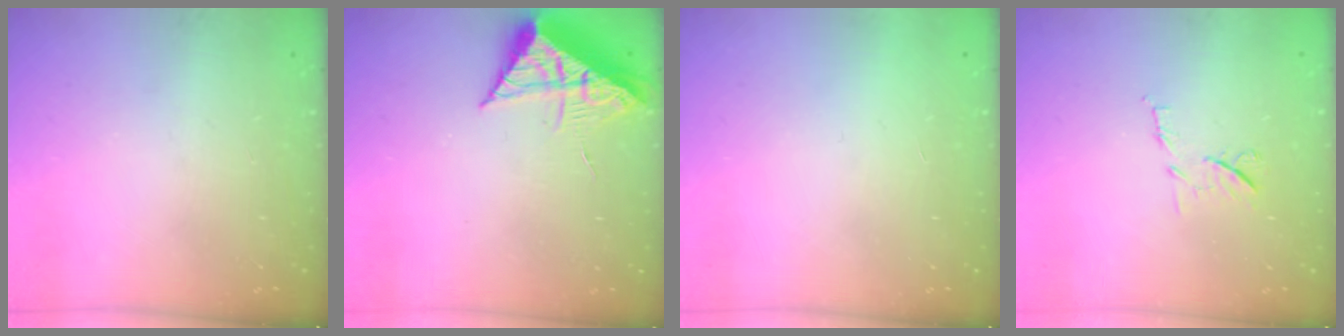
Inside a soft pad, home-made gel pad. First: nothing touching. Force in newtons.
{"total": 9.8, "press": 9.8, "slide": 0.6}
{"total": 1.5, "press": 1.5, "slide": 0.1}
{"total": 6.2, "press": 6.2, "slide": 0.7}